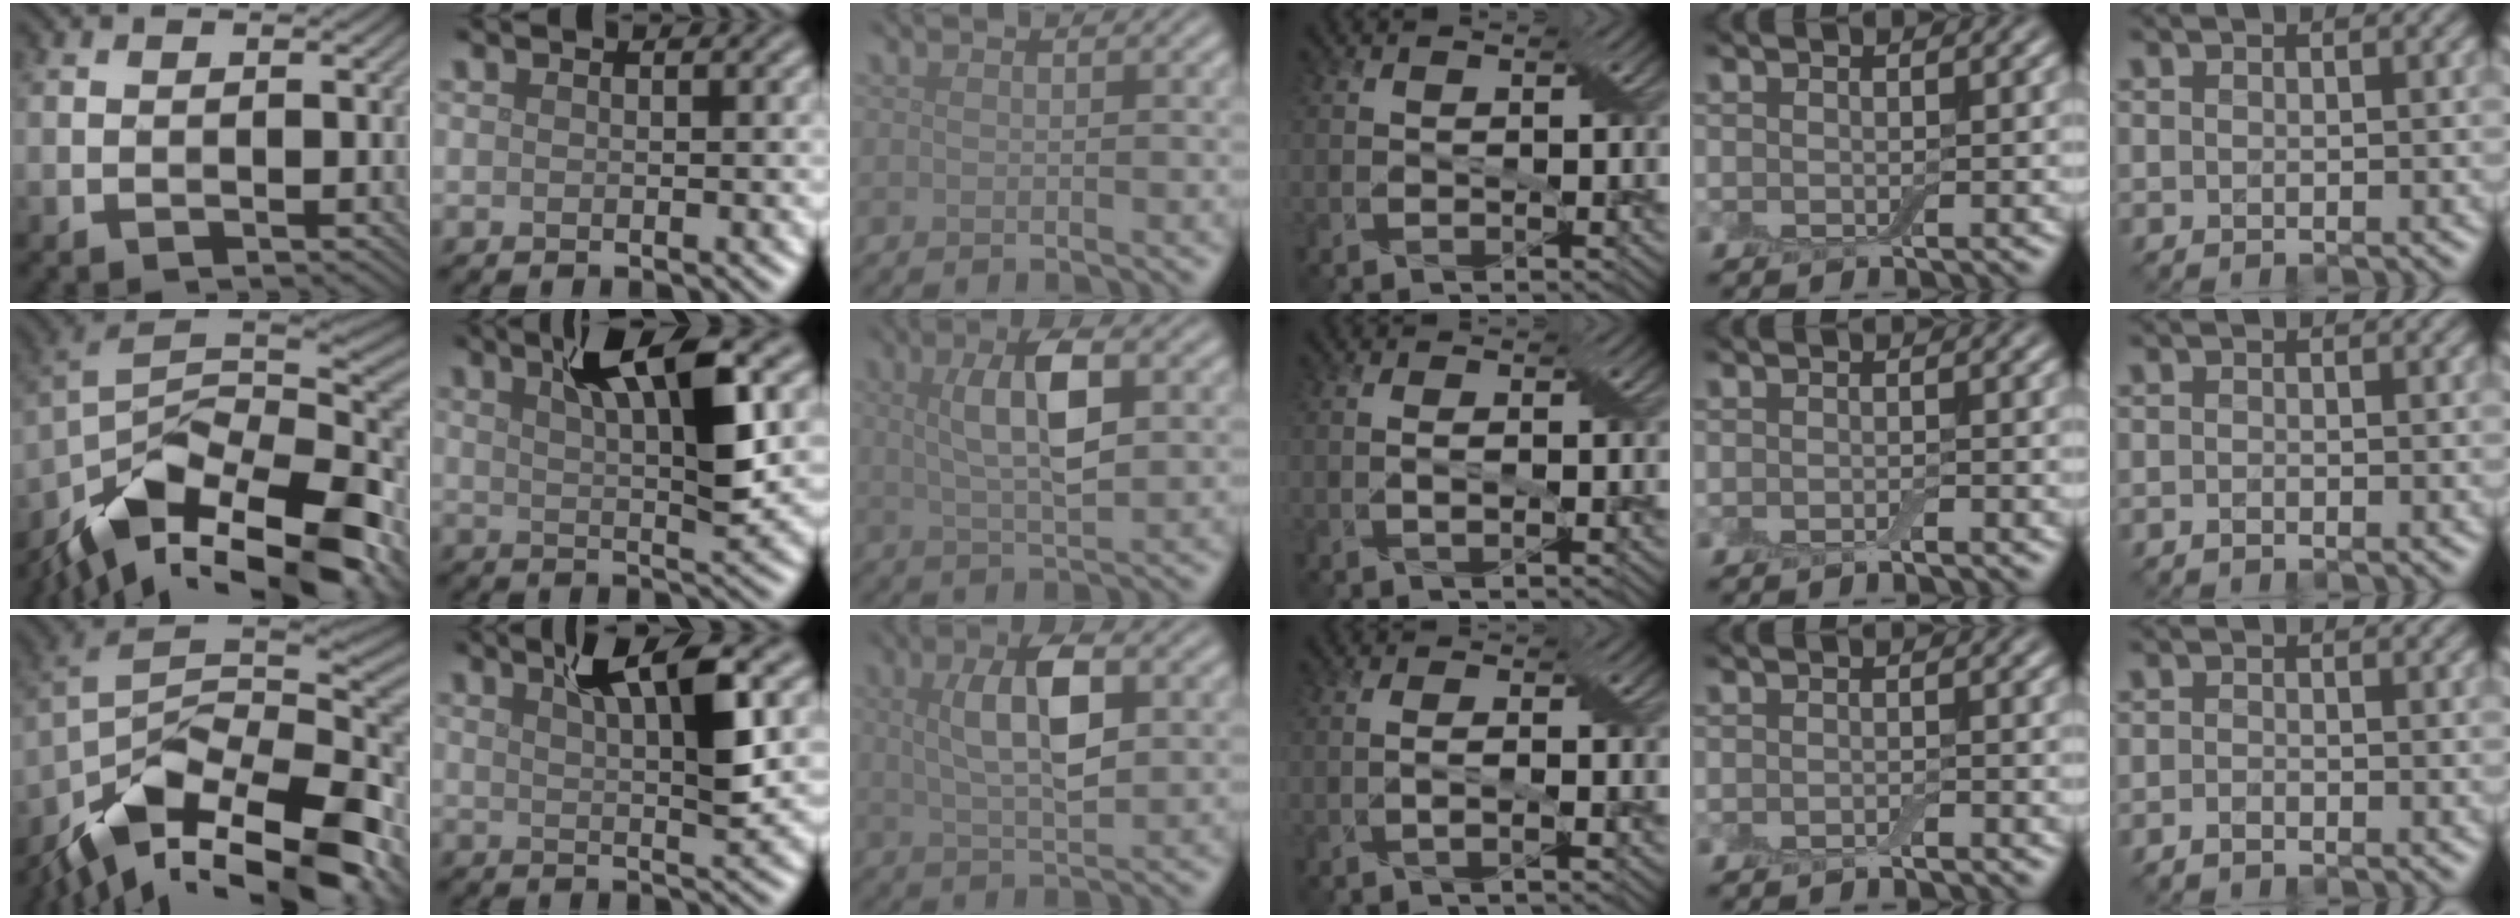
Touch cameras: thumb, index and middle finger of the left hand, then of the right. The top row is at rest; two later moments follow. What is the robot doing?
{"motion": "wrap", "object": "bandage"}